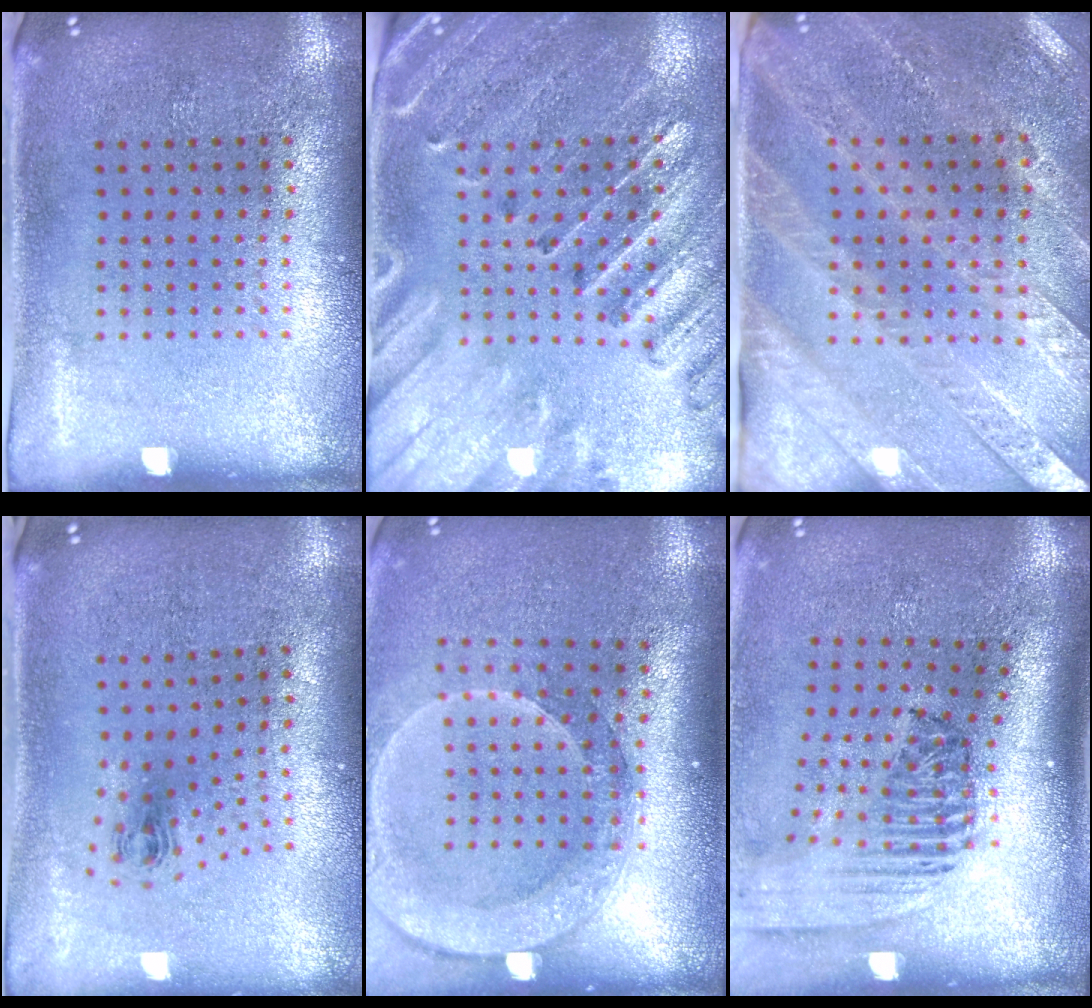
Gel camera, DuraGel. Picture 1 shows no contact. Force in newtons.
{"total": 2.8, "press": 2.7, "slide": 0.8}
{"total": 2.8, "press": 2.6, "slide": 1.0}
{"total": 1.0, "press": 0.5, "slide": 0.9}
{"total": 2.5, "press": 2.0, "slide": 1.5}
{"total": 2.4, "press": 1.6, "slide": 1.7}